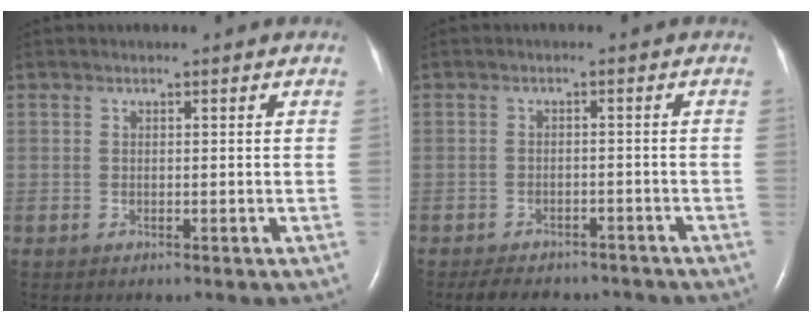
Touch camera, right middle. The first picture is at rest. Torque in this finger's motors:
{"motor_torque": [0.05, -0.05, 0.05, 0.02]}